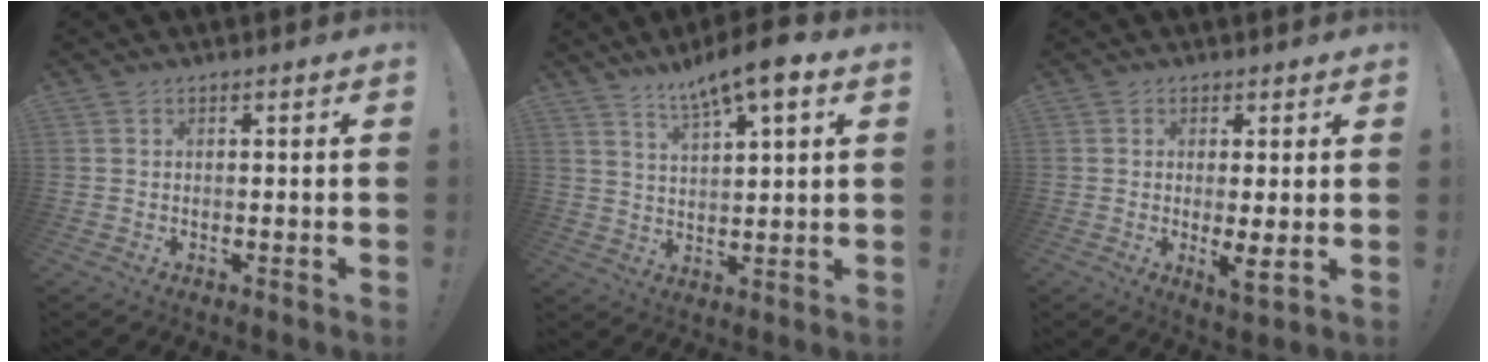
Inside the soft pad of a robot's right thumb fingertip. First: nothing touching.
{"total": 9.3, "force": [6.5, 1.4, 6.5], "torque": [-0.110, -0.037, 0.111]}
{"total": 4.8, "force": [-0.1, 0.9, 4.7], "torque": [-0.066, -0.020, 0.002]}